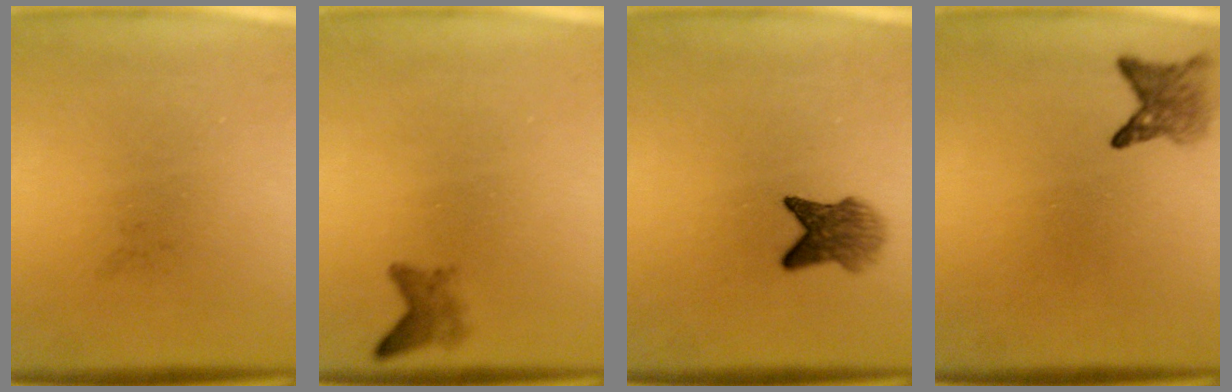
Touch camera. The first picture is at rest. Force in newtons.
{"total": 1.7}
{"total": 4.2}
{"total": 2.7}